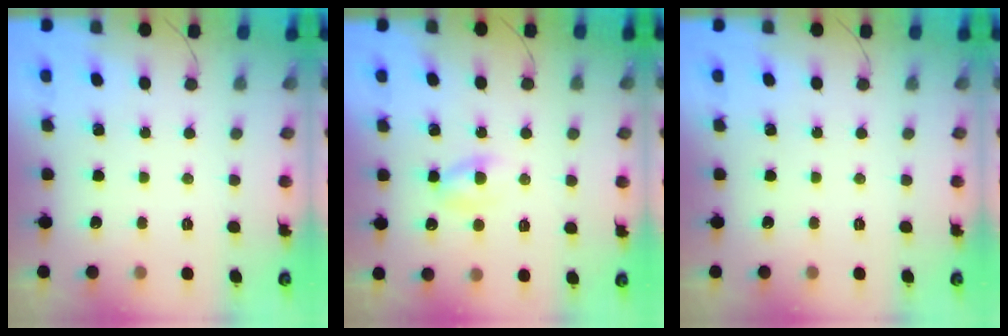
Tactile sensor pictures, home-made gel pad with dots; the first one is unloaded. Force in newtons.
{"total": 2.5, "press": 2.2, "slide": 1.1}
{"total": 0.0}